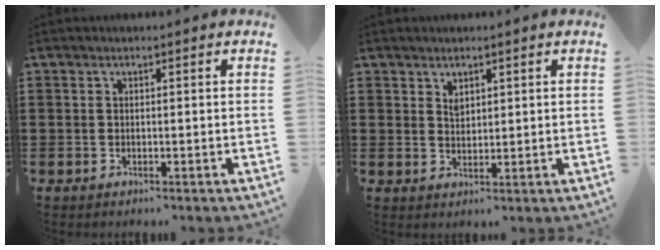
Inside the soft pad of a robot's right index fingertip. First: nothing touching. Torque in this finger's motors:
{"motor_torque": [-0.25, -0.10, 0.07, 0.00]}